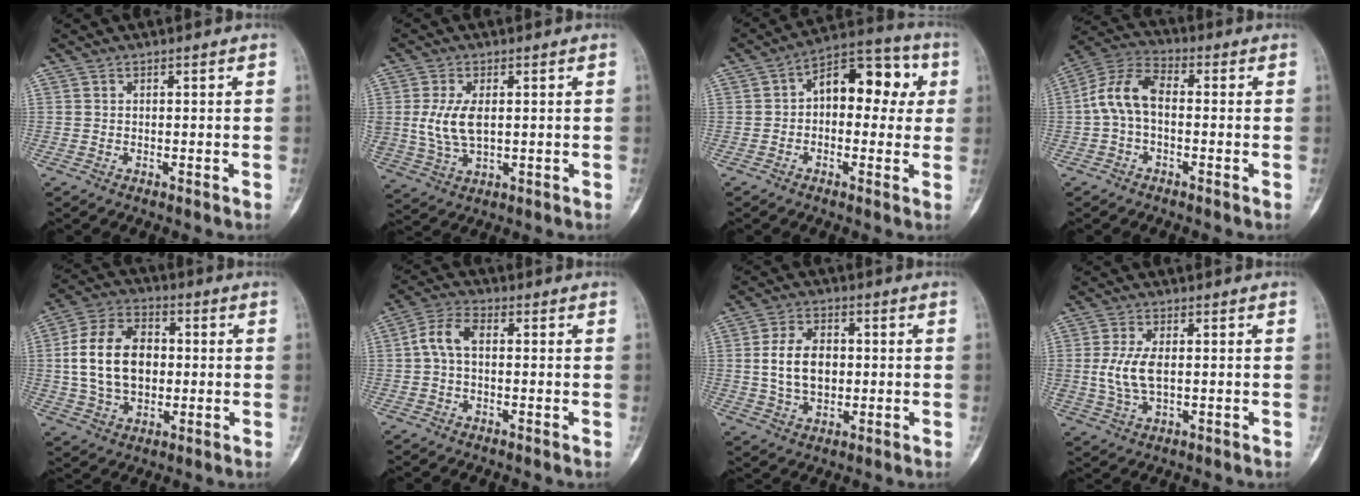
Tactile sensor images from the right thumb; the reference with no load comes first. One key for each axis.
{"total": 7.9, "fx": 0.9, "fy": 4.2, "fz": 6.6, "tx": -0.142, "ty": -0.007, "tz": 0.026}
{"total": 13.8, "fx": 2.1, "fy": 8.3, "fz": 10.9, "tx": -0.106, "ty": 0.038, "tz": 0.018}
{"total": 9.1, "fx": -0.6, "fy": 5.4, "fz": 7.4, "tx": -0.146, "ty": 0.030, "tz": -0.023}
{"total": 15.6, "fx": 0.7, "fy": 10.7, "fz": 11.3, "tx": -0.187, "ty": 0.019, "tz": 0.012}
{"total": 5.9, "fx": 0.2, "fy": 3.5, "fz": 4.7, "tx": -0.093, "ty": 0.019, "tz": -0.005}
{"total": 9.4, "fx": 0.3, "fy": 6.3, "fz": 7.0, "tx": -0.112, "ty": 0.007, "tz": 0.008}
{"total": 7.2, "fx": 0.3, "fy": 3.7, "fz": 6.1, "tx": -0.136, "ty": -0.003, "tz": 0.010}